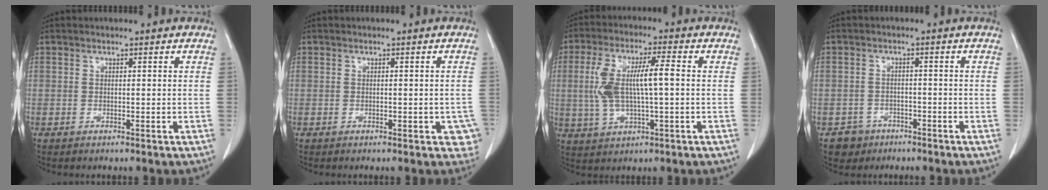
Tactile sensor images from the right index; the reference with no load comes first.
{"total": 2.9, "force": [-1.3, 1.5, 2.2], "torque": [-0.004, 0.002, -0.018]}
{"total": 9.9, "force": [0.4, 2.5, 9.6], "torque": [-0.203, 0.018, 0.011]}
{"total": 3.6, "force": [-2.2, 2.9, -0.2], "torque": [0.006, 0.013, -0.035]}